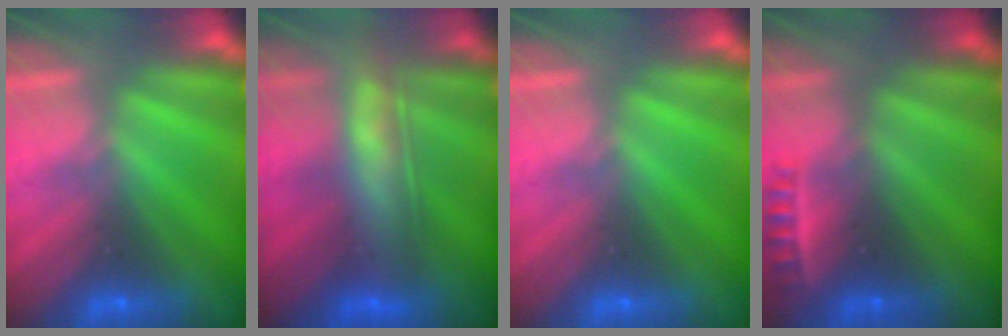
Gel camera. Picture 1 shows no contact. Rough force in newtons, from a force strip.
{"total": 6.3}
{"total": 0.0}
{"total": 2.3}